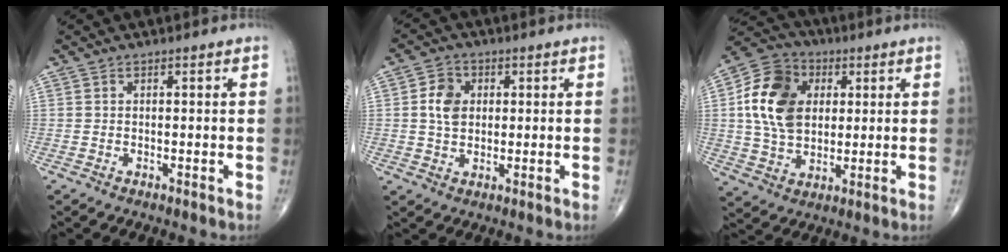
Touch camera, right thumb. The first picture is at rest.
{"total": 5.5, "force": [0.8, 4.3, 3.4], "torque": [-0.050, -0.001, 0.011]}
{"total": 14.9, "force": [2.7, 11.0, 9.7], "torque": [-0.160, 0.005, 0.042]}